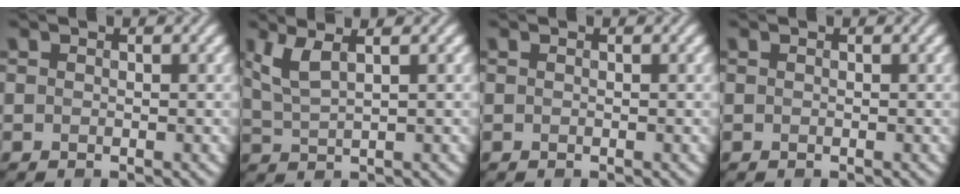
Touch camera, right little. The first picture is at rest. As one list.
[{"total": 3.2, "force": [1.6, 0.9, 2.6], "torque": [-0.056, 0.003, 0.037]}, {"total": 0.0}, {"total": 0.0}]